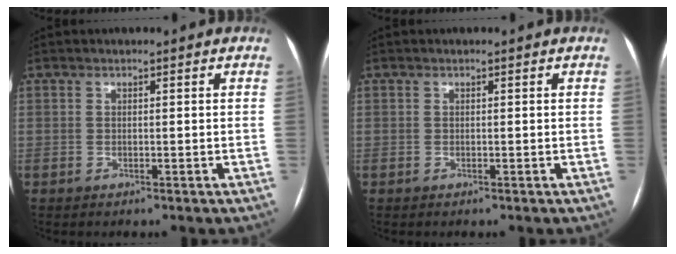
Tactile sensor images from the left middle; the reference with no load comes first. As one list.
[{"total": 0.0}]